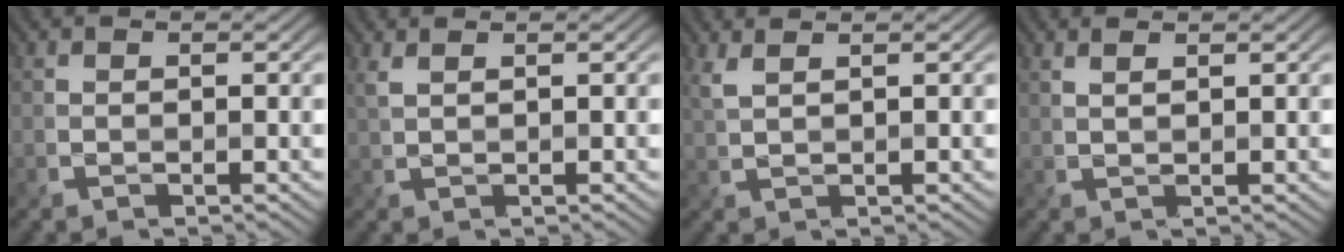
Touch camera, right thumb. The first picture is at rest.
{"total": 1.7, "force": [1.1, 0.5, 1.2], "torque": [-0.025, 0.003, 0.018]}
{"total": 2.4, "force": [1.5, 0.7, 1.8], "torque": [-0.036, 0.007, 0.028]}
{"total": 1.9, "force": [1.3, 0.6, 1.3], "torque": [-0.013, 0.001, 0.013]}